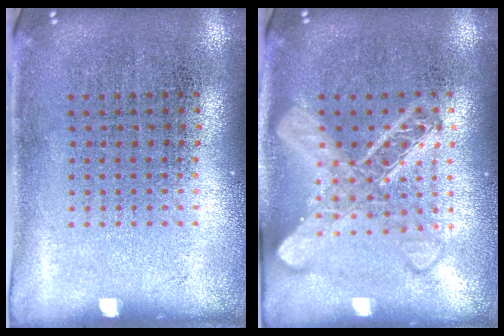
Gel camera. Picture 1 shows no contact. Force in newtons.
{"total": 2.9, "press": 2.8, "slide": 0.5}